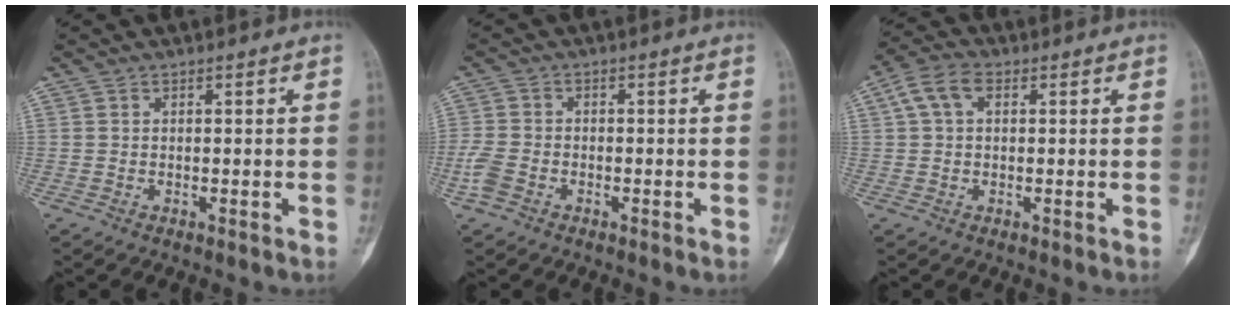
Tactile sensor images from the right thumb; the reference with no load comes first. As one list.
[{"total": 4.1, "force": [-2.0, 2.7, 2.3], "torque": [-0.056, 0.006, -0.044]}, {"total": 5.8, "force": [1.6, 3.8, 4.2], "torque": [-0.083, 0.021, 0.027]}]